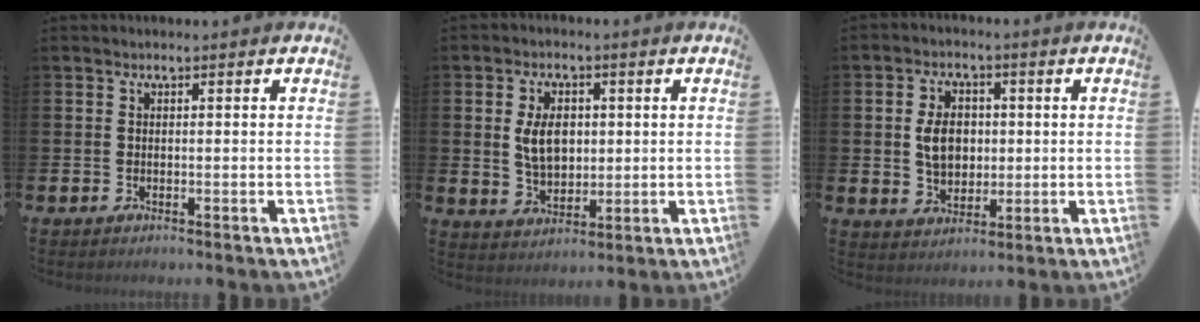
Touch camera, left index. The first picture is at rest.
{"total": 5.7, "force": [1.3, 3.7, 4.1], "torque": [-0.074, 0.007, 0.018]}
{"total": 5.7, "force": [0.7, 4.2, 3.8], "torque": [-0.076, 0.015, 0.008]}